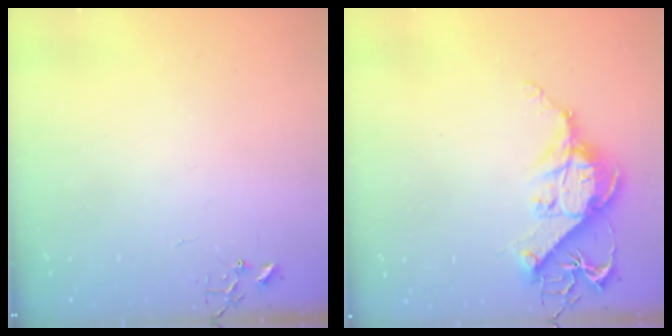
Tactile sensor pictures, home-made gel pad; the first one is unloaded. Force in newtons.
{"total": 11.7, "press": 11.6, "slide": 1.5}